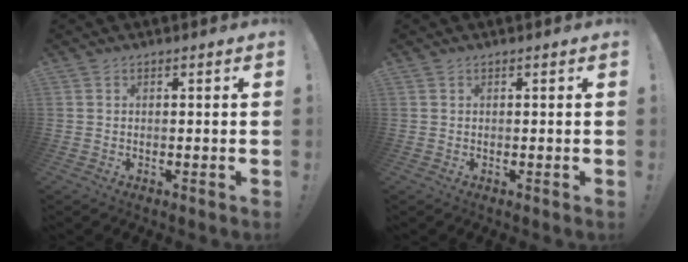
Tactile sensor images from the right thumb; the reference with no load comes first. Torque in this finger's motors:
{"motor_torque": [-0.01, 0.18, 0.05, 0.09, 0.06]}